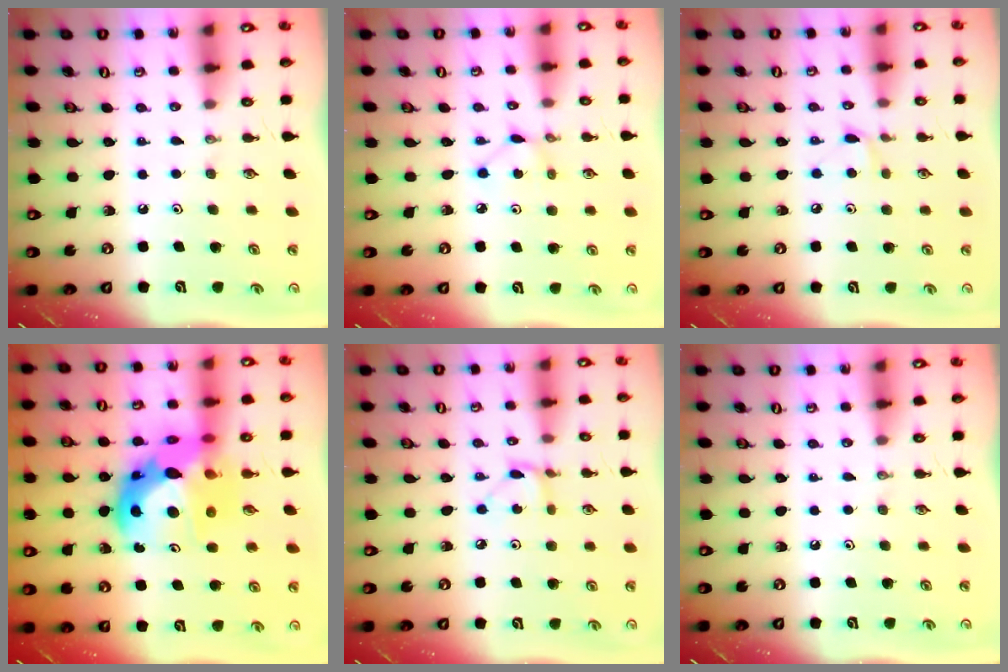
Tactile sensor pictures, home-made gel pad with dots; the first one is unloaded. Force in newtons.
{"total": 2.8, "press": 2.8, "slide": 0.3}
{"total": 6.1, "press": 6.1, "slide": 0.7}
{"total": 16.5, "press": 16.5, "slide": 1.3}
{"total": 4.2, "press": 4.1, "slide": 0.5}
{"total": 0.0}